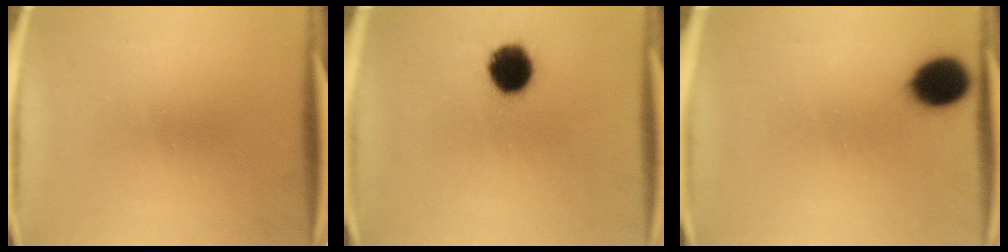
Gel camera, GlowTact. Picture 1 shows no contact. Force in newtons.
{"total": 10.1}
{"total": 10.2}